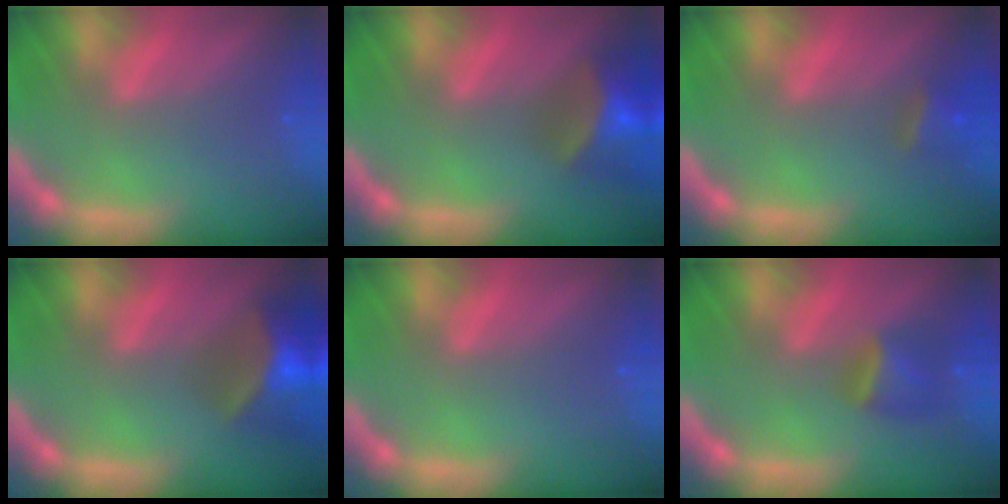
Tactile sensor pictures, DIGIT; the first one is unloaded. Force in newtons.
{"total": 8.0}
{"total": 2.4}
{"total": 9.5}
{"total": 0.0}
{"total": 2.9}